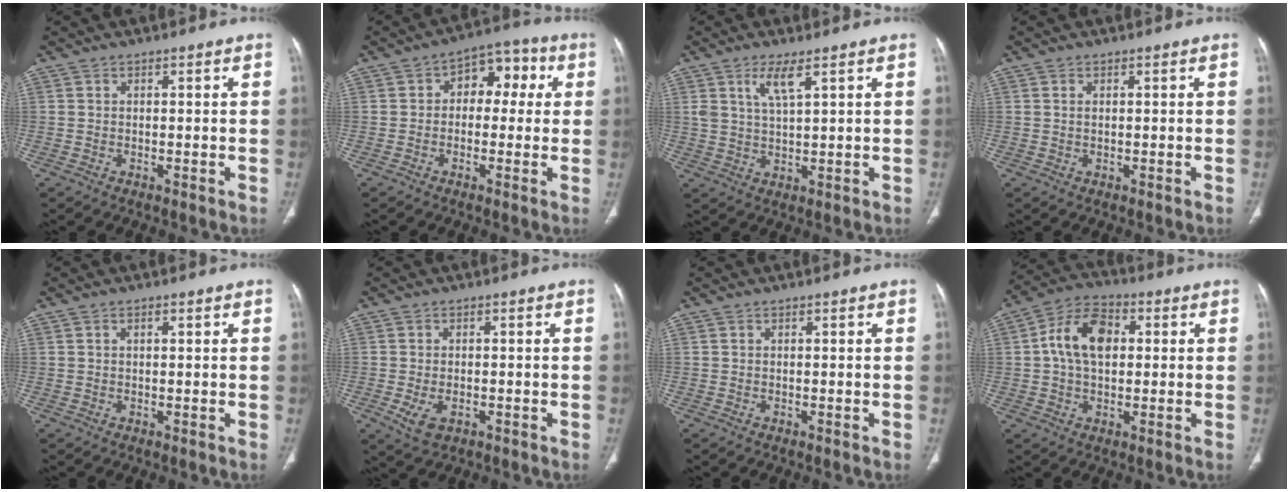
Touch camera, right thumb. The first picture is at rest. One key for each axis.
{"total": 8.7, "fx": 1.4, "fy": 5.9, "fz": 6.3, "tx": -0.039, "ty": 0.029, "tz": 0.010}
{"total": 4.9, "fx": 2.7, "fy": 1.1, "fz": 3.9, "tx": -0.083, "ty": -0.016, "tz": 0.061}
{"total": 0.7, "fx": 0.3, "fy": 0.3, "fz": 0.5, "tx": -0.013, "ty": 0.003, "tz": 0.007}
{"total": 0.9, "fx": 0.4, "fy": 0.4, "fz": 0.7, "tx": -0.014, "ty": 0.004, "tz": 0.006}
{"total": 4.4, "fx": -1.4, "fy": 2.6, "fz": 3.2, "tx": -0.065, "ty": -0.001, "tz": -0.016}
{"total": 0.0}
{"total": 11.1, "fx": 1.5, "fy": 7.1, "fz": 8.4, "tx": -0.143, "ty": 0.022, "tz": 0.021}